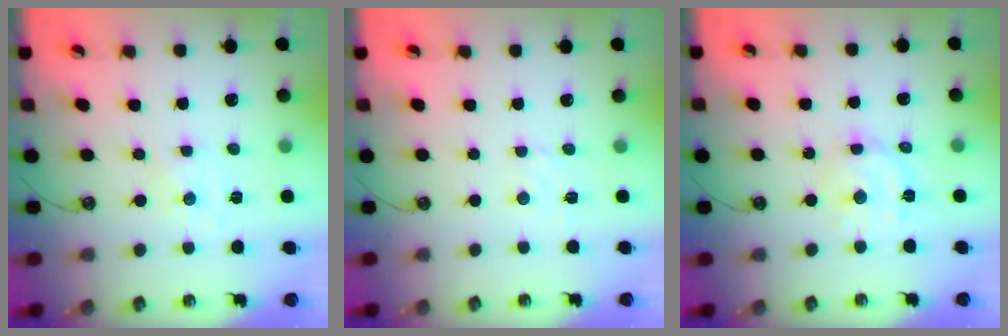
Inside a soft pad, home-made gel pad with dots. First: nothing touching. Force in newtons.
{"total": 2.6, "press": 2.6, "slide": 0.4}
{"total": 10.0, "press": 9.9, "slide": 1.4}